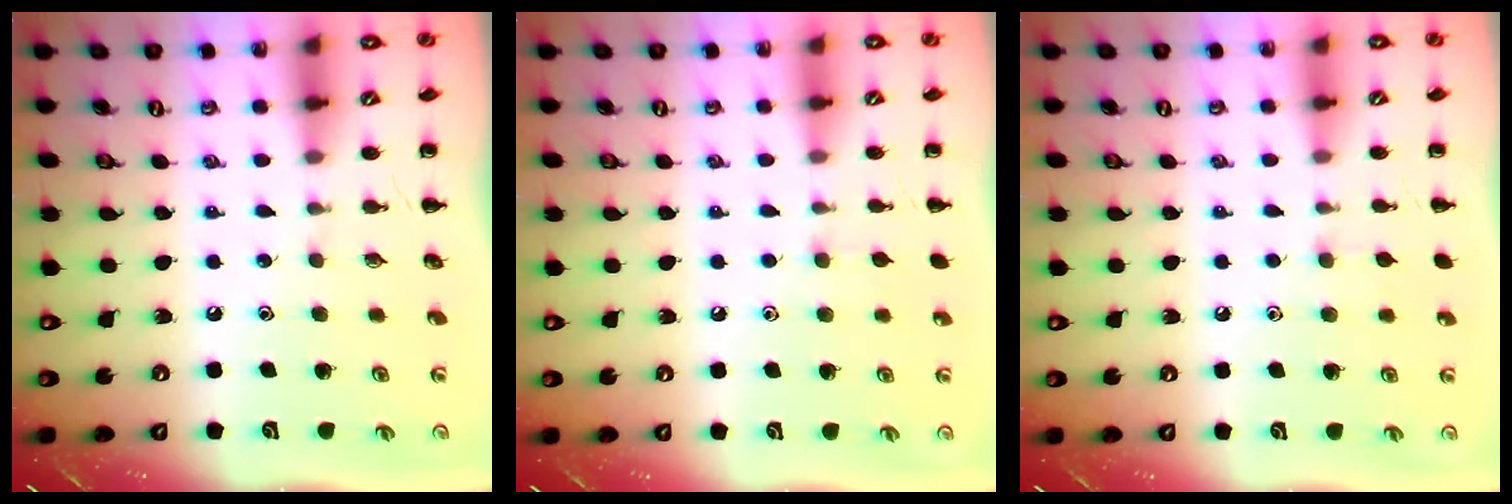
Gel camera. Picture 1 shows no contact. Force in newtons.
{"total": 4.4, "press": 4.2, "slide": 1.1}
{"total": 4.4, "press": 4.2, "slide": 1.1}